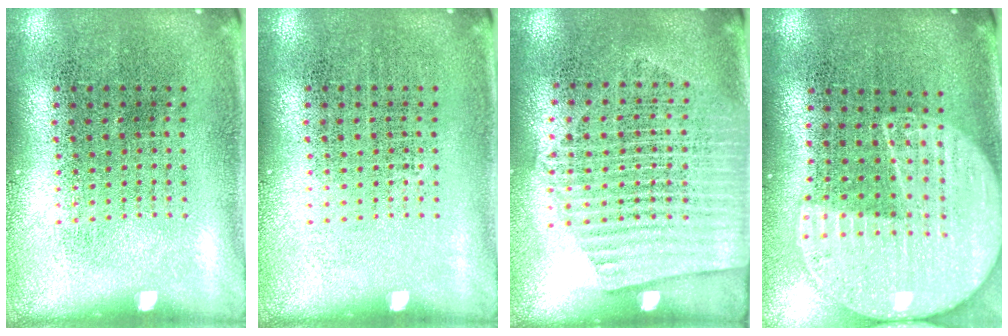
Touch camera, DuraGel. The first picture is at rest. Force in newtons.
{"total": 0.0}
{"total": 1.5, "press": 1.4, "slide": 0.7}
{"total": 2.3, "press": 2.0, "slide": 1.1}